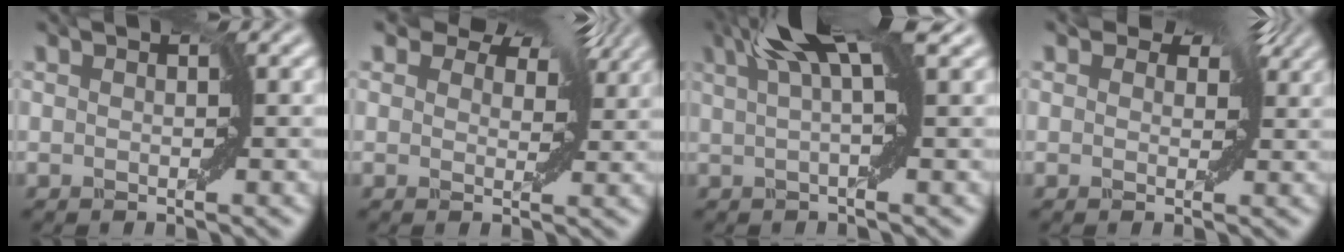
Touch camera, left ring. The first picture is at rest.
{"total": 7.4, "force": [4.8, 3.8, 4.2], "torque": [-0.069, 0.027, 0.059]}
{"total": 6.2, "force": [3.3, 0.6, 5.2], "torque": [-0.082, 0.012, 0.052]}
{"total": 5.7, "force": [2.8, 3.5, 3.6], "torque": [-0.057, 0.023, 0.023]}